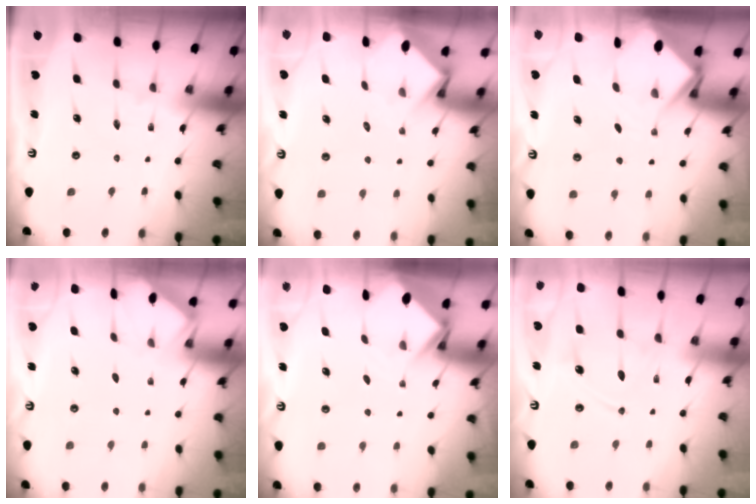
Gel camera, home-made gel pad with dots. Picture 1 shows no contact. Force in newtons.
{"total": 3.5, "press": 3.5, "slide": 0.3}
{"total": 5.0, "press": 5.0, "slide": 0.5}
{"total": 1.6, "press": 1.6, "slide": 0.1}
{"total": 3.7, "press": 3.7, "slide": 0.2}
{"total": 11.7, "press": 11.7, "slide": 1.1}